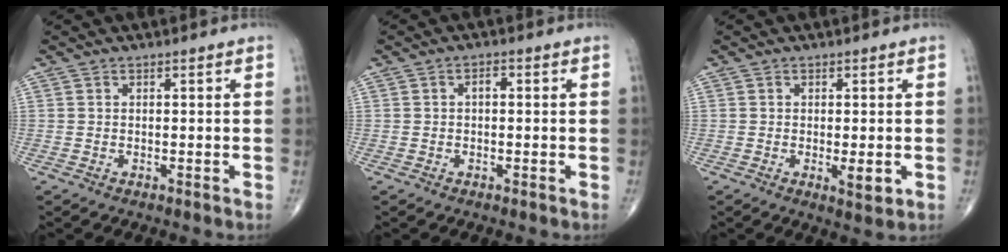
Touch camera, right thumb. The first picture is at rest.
{"total": 1.4, "force": [0.0, 0.9, 1.1], "torque": [-0.014, 0.005, -0.004]}
{"total": 3.2, "force": [-0.6, 1.1, 2.9], "torque": [-0.042, -0.009, -0.008]}